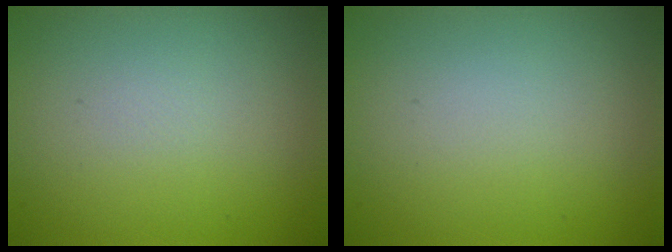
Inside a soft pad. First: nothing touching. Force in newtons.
{"total": 0.0}